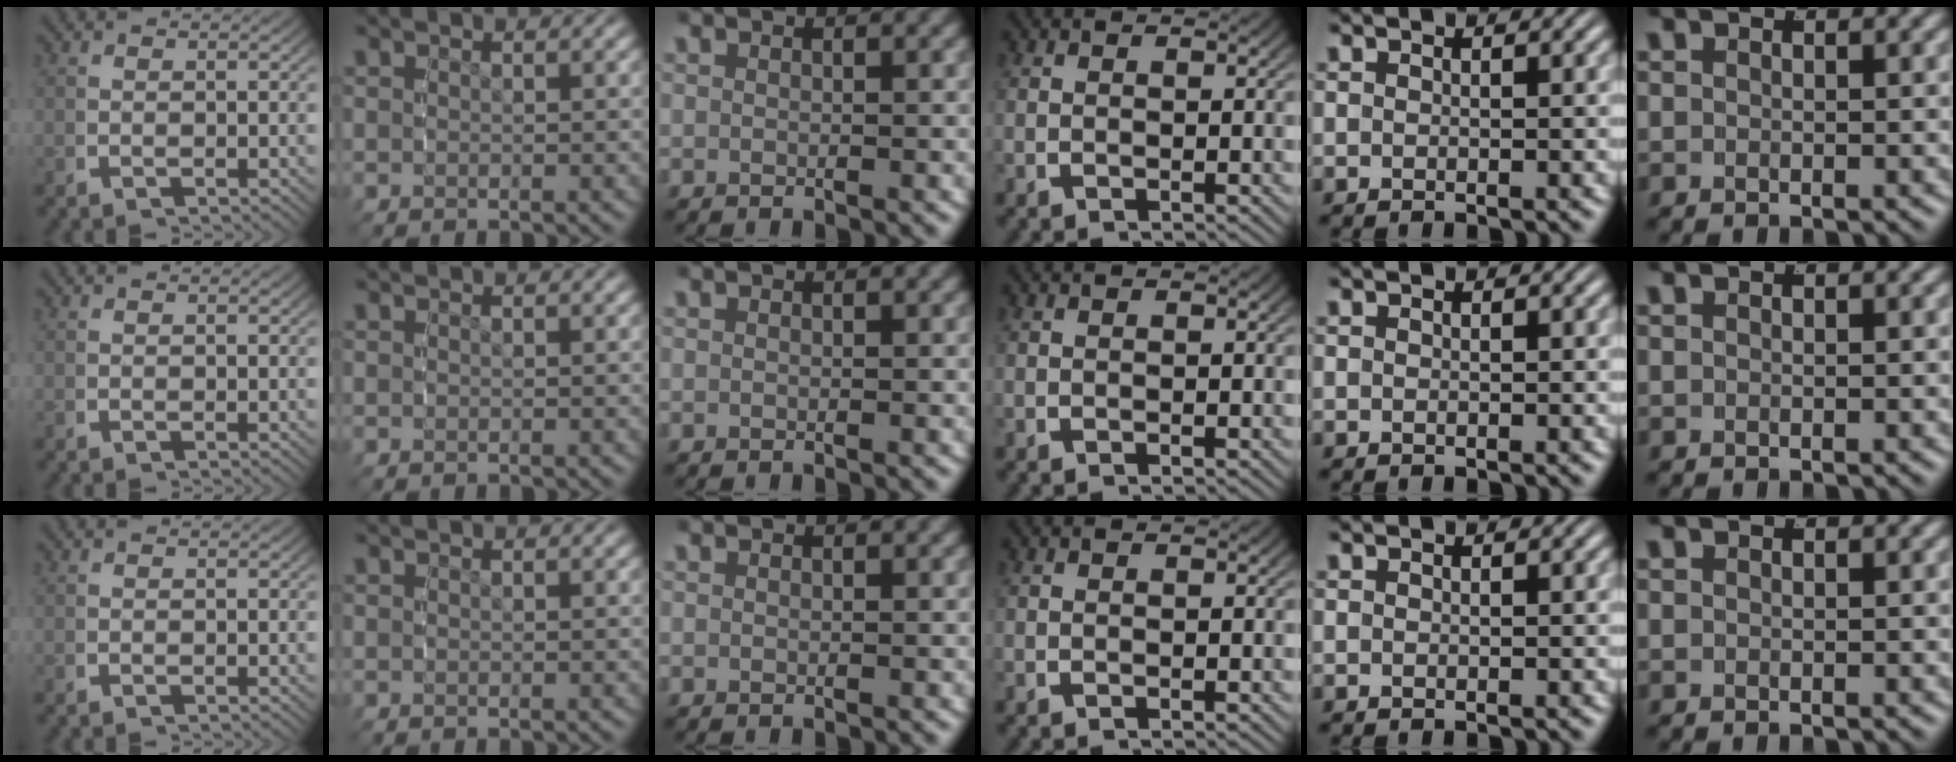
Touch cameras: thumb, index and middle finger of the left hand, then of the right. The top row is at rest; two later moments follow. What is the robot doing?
{"motion": "reach", "object": "velcro strap"}